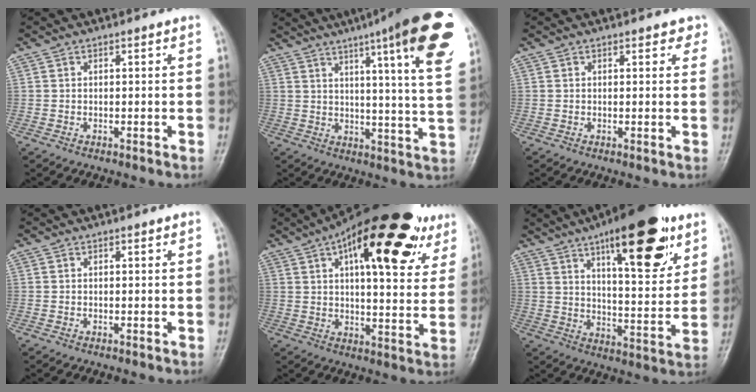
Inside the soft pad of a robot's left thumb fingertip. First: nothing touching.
{"total": 21.9, "force": [11.8, 2.5, 18.3], "torque": [-0.235, -0.034, 0.146]}
{"total": 1.9, "force": [1.2, 1.1, 1.0], "torque": [0.008, -0.003, 0.009]}
{"total": 0.0}
{"total": 27.2, "force": [13.8, 10.5, 21.0], "torque": [-0.279, -0.005, 0.198]}
{"total": 21.9, "force": [12.0, 7.4, 16.8], "torque": [-0.213, -0.045, 0.182]}